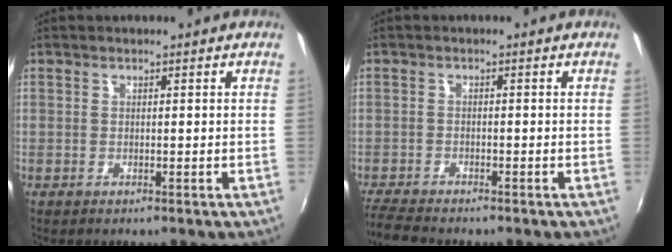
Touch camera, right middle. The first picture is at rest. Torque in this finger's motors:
{"motor_torque": [0.30, -0.32, 0.02, 0.02]}